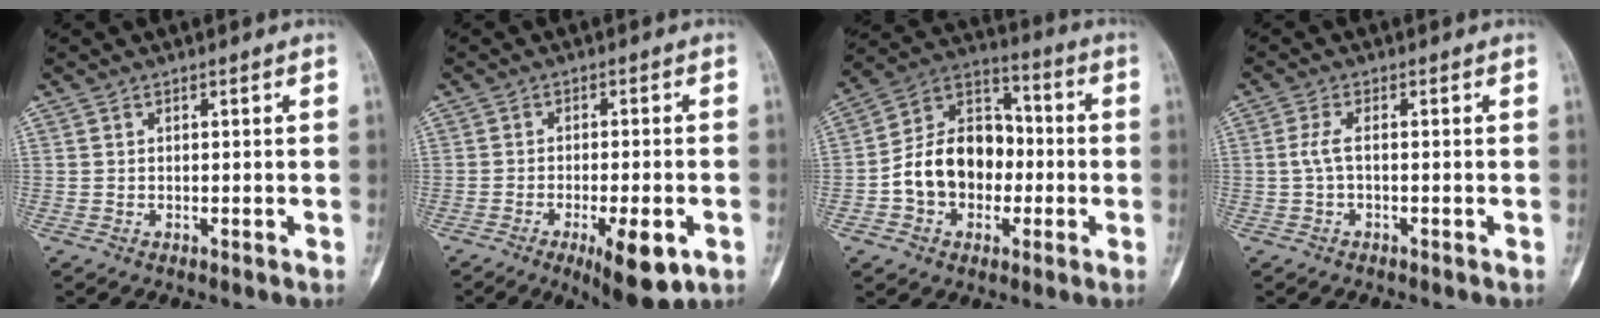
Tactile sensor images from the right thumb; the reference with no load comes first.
{"total": 10.0, "force": [-4.2, 3.0, 8.6], "torque": [-0.121, -0.002, -0.053]}
{"total": 15.6, "force": [-2.3, 11.8, 9.9], "torque": [-0.127, 0.044, -0.046]}
{"total": 2.4, "force": [-0.3, 0.7, 2.3], "torque": [-0.053, 0.003, -0.009]}